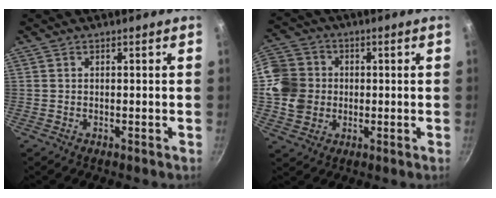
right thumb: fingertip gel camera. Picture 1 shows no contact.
{"total": 11.0, "force": [0.0, 9.9, 4.7], "torque": [-0.064, 0.013, -0.010]}